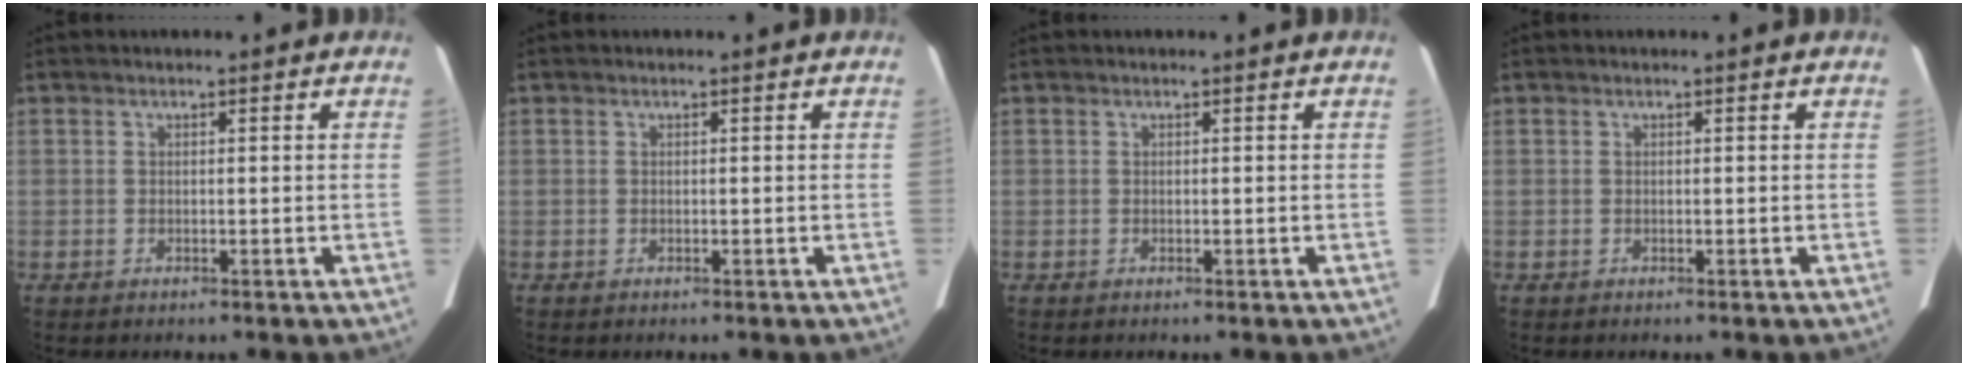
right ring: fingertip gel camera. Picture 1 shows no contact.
{"total": 0.0}
{"total": 0.0}
{"total": 0.0}